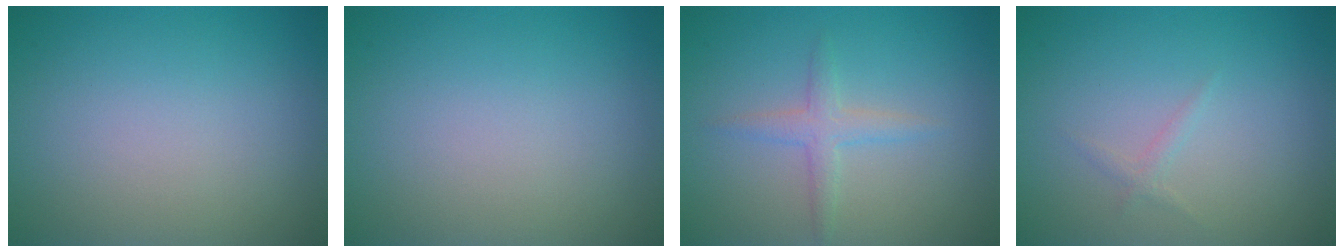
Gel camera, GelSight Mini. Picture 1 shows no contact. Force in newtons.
{"total": 0.0}
{"total": 1.7, "press": 1.7, "slide": 0.1}
{"total": 0.7, "press": 0.7, "slide": 0.0}